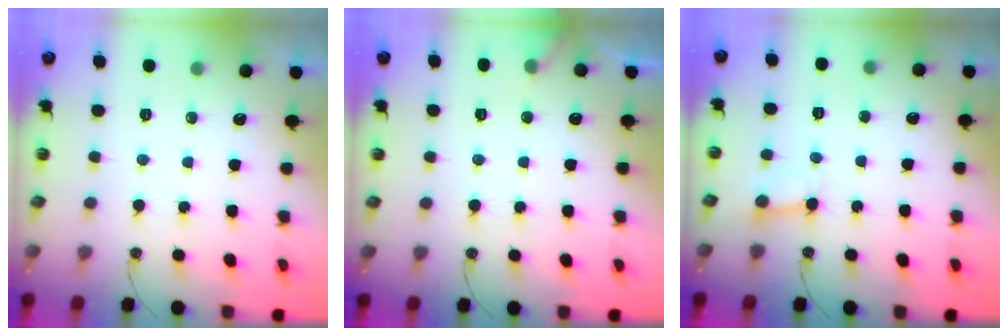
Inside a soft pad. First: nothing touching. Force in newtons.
{"total": 5.4, "press": 5.4, "slide": 0.4}
{"total": 2.4, "press": 2.4, "slide": 0.0}